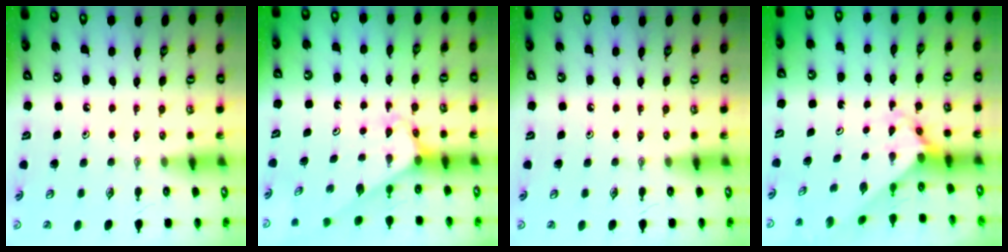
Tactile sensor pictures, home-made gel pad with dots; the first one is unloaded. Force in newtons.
{"total": 3.1, "press": 3.1, "slide": 0.2}
{"total": 0.0}
{"total": 3.5, "press": 3.5, "slide": 0.3}